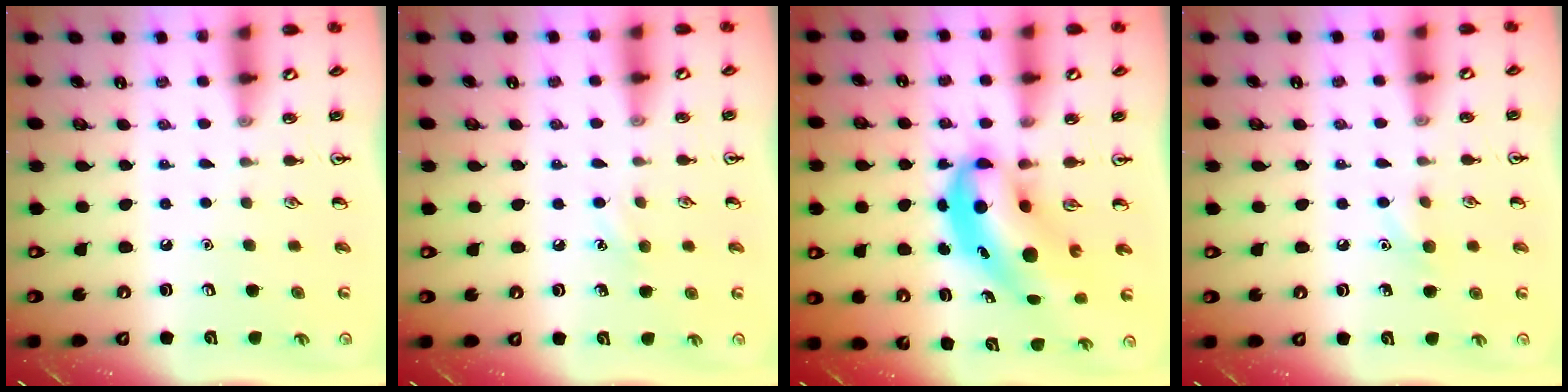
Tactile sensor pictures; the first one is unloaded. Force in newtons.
{"total": 5.1, "press": 4.8, "slide": 1.6}
{"total": 8.3, "press": 8.0, "slide": 2.2}
{"total": 5.7, "press": 5.4, "slide": 1.7}